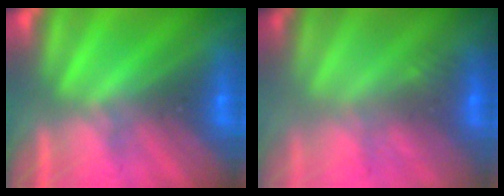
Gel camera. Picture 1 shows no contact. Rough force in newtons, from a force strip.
{"total": 3.2}